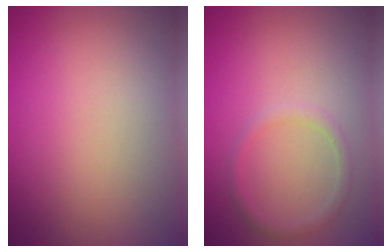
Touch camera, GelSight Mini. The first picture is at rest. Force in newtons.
{"total": 1.3, "press": 1.3, "slide": 0.0}